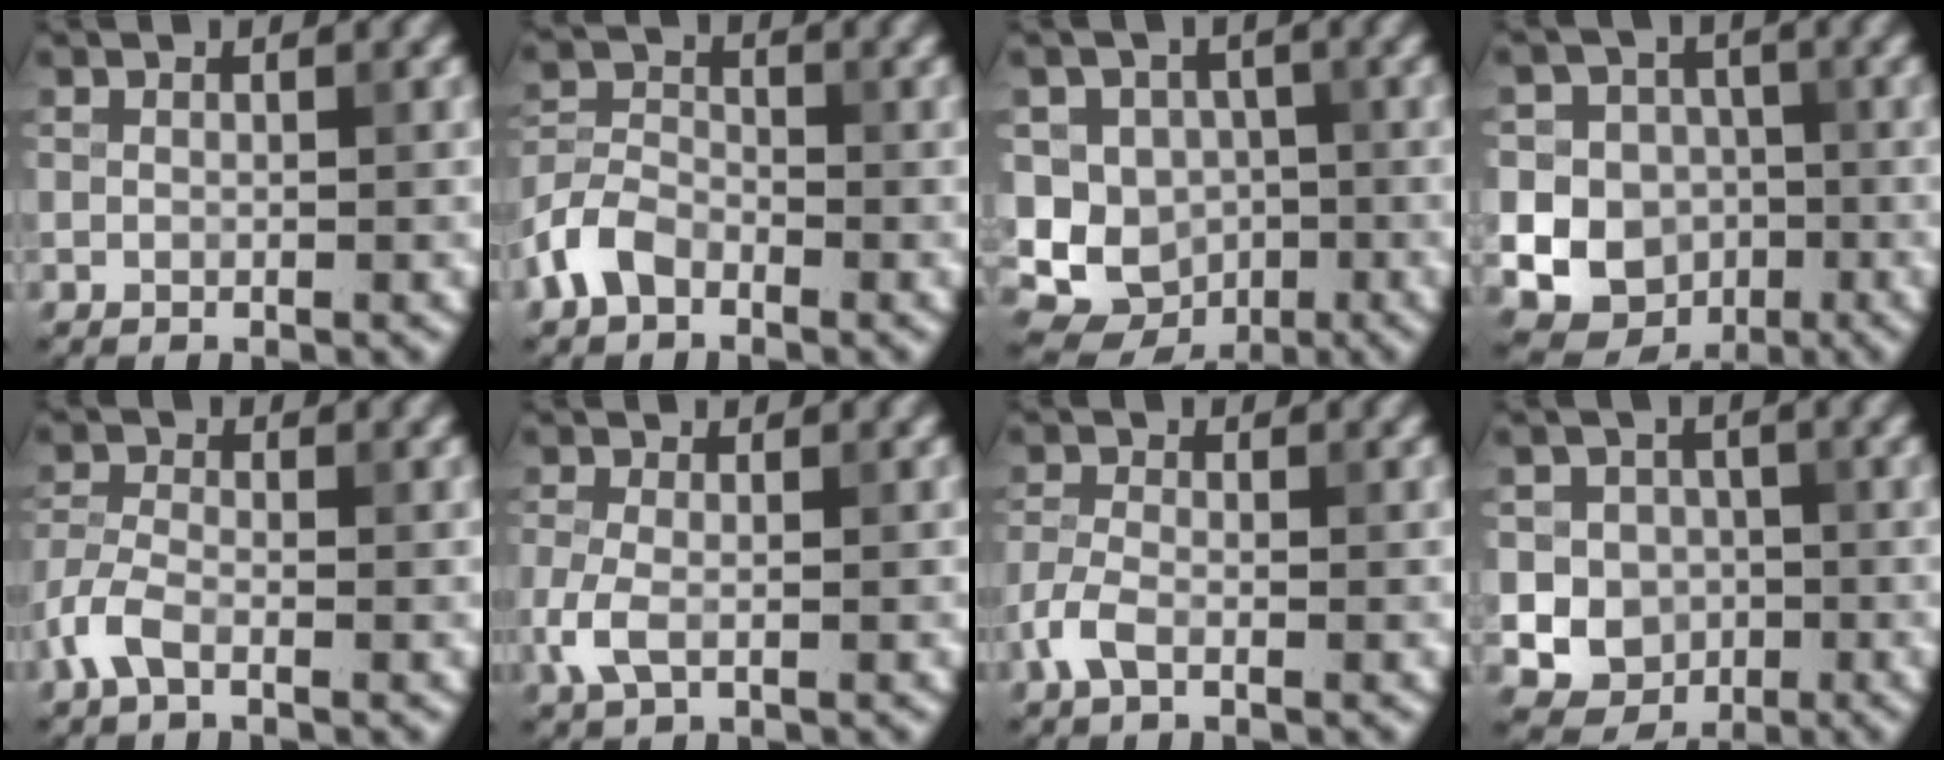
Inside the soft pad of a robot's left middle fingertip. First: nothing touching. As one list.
[{"total": 3.6, "force": [-2.2, 2.2, 1.8], "torque": [-0.036, 0.005, -0.055]}, {"total": 9.6, "force": [-2.1, 8.8, 3.1], "torque": [-0.049, 0.006, -0.055]}, {"total": 11.2, "force": [-2.0, 10.6, 3.0], "torque": [-0.070, 0.018, -0.057]}, {"total": 2.8, "force": [-1.6, 1.3, 1.9], "torque": [-0.049, 0.002, -0.046]}, {"total": 2.5, "force": [-0.8, 1.3, 2.0], "torque": [-0.054, -0.005, -0.020]}, {"total": 2.4, "force": [-1.3, 1.2, 1.7], "torque": [-0.043, 0.001, -0.035]}, {"total": 6.8, "force": [-1.1, 6.4, 2.0], "torque": [-0.018, 0.015, -0.049]}]